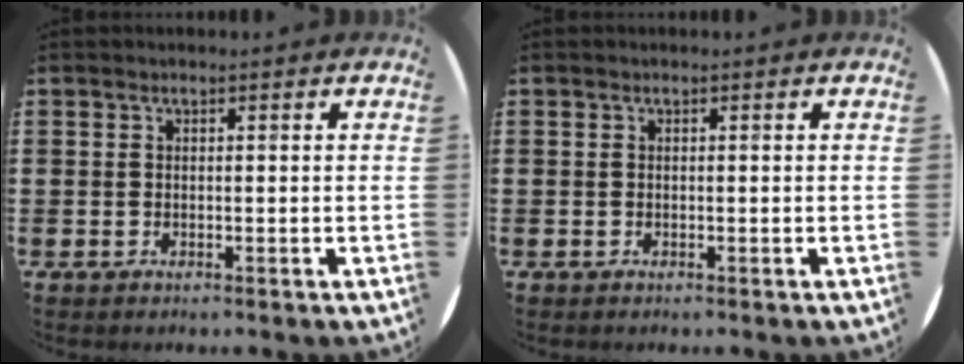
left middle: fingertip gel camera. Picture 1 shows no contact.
{"total": 0.0}